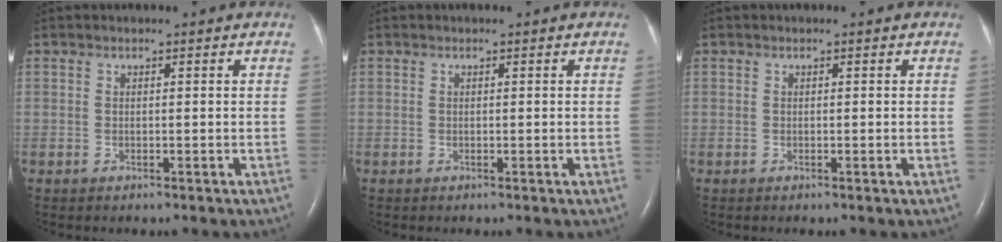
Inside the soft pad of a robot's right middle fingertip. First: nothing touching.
{"total": 0.0}
{"total": 0.0}